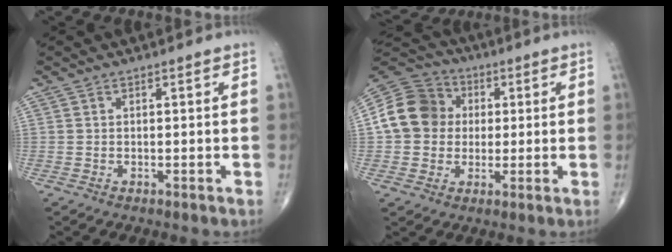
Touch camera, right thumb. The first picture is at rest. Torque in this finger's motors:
{"motor_torque": [-0.11, 0.95, 0.91, -0.05, 0.10]}